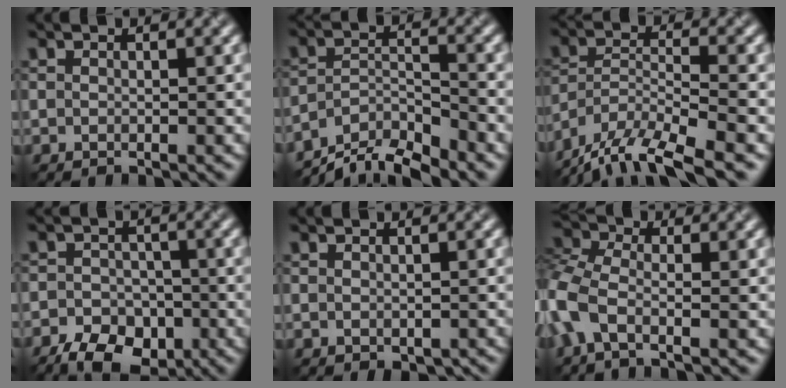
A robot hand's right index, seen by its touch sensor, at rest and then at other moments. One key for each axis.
{"total": 6.1, "fx": -5.3, "fy": 1.5, "fz": 2.5, "tx": -0.041, "ty": -0.008, "tz": -0.096}
{"total": 10.3, "fx": -8.9, "fy": 2.3, "fz": 4.8, "tx": -0.079, "ty": -0.016, "tz": -0.150}
{"total": 6.1, "fx": -3.9, "fy": 3.8, "fz": 2.7, "tx": -0.026, "ty": -0.005, "tz": -0.066}
{"total": 0.9, "fx": -0.3, "fy": 0.6, "fz": 0.6, "tx": -0.011, "ty": -0.009, "tz": 0.001}
{"total": 5.4, "fx": -1.9, "fy": 2.8, "fz": 4.1, "tx": -0.109, "ty": 0.002, "tz": -0.061}